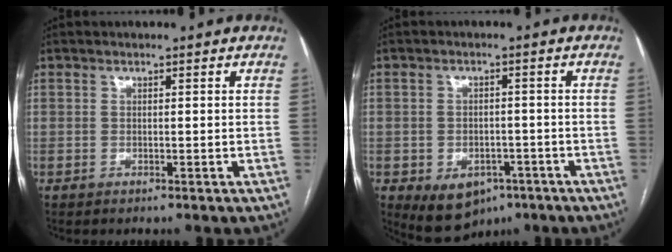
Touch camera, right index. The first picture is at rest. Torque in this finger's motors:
{"motor_torque": [1.04, -1.10, 0.18, 0.00]}